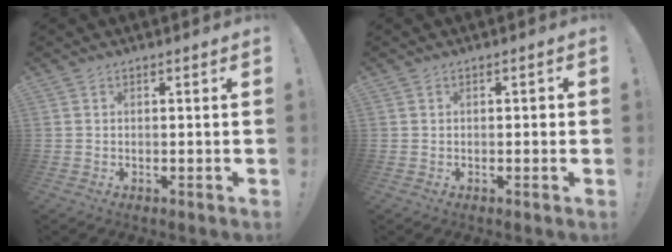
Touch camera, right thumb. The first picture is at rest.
{"total": 1.0, "force": [-0.7, 0.4, 0.5], "torque": [-0.017, 0.009, -0.013]}